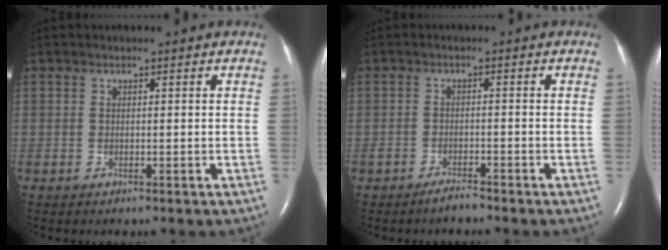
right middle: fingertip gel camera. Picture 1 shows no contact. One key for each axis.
{"total": 1.9, "fx": -1.8, "fy": 0.1, "fz": 0.6, "tx": -0.014, "ty": -0.003, "tz": -0.031}